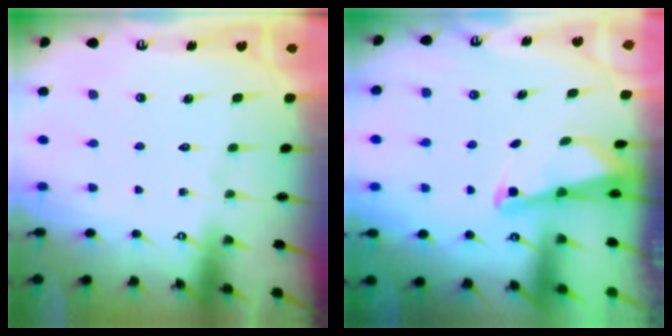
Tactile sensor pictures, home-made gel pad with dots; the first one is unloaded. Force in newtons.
{"total": 2.0, "press": 2.0, "slide": 0.3}